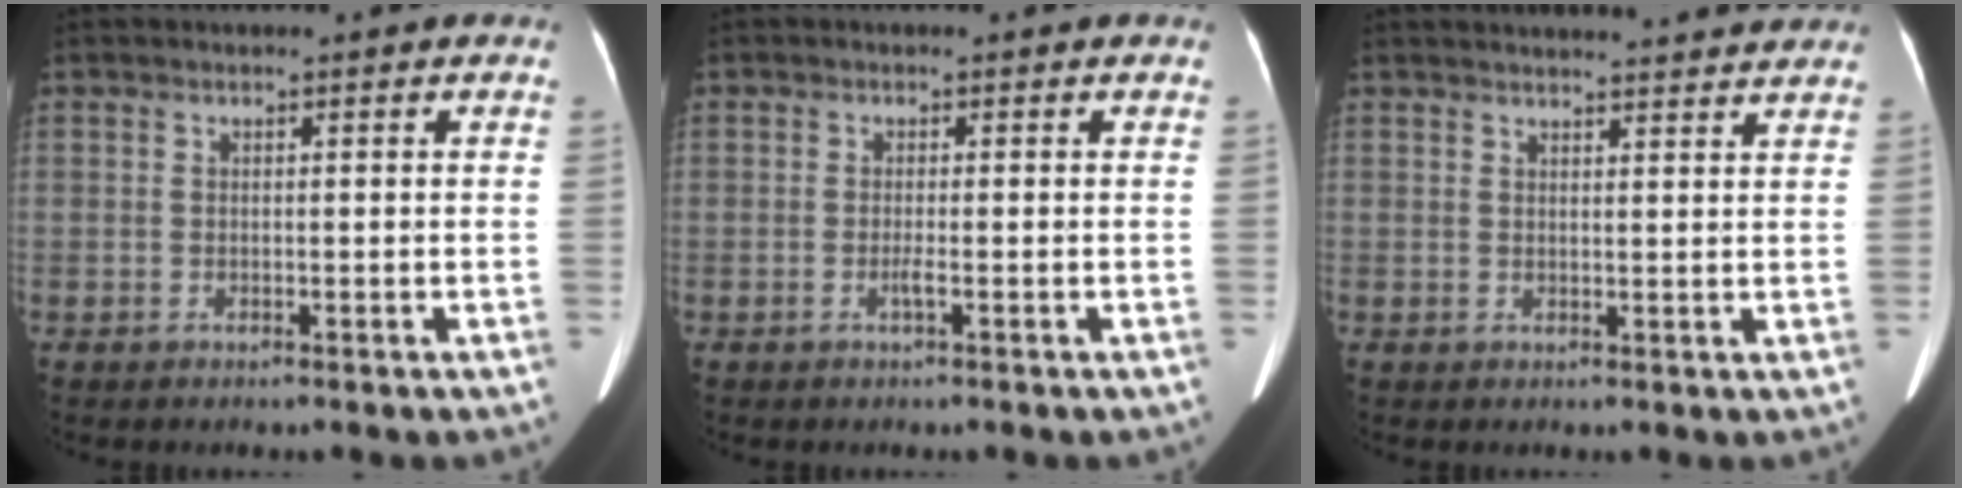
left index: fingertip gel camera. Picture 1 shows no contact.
{"total": 1.0, "force": [-0.4, -0.2, 0.9], "torque": [-0.021, 0.000, -0.008]}
{"total": 14.7, "force": [14.1, 1.3, 4.1], "torque": [-0.048, 0.019, 0.167]}